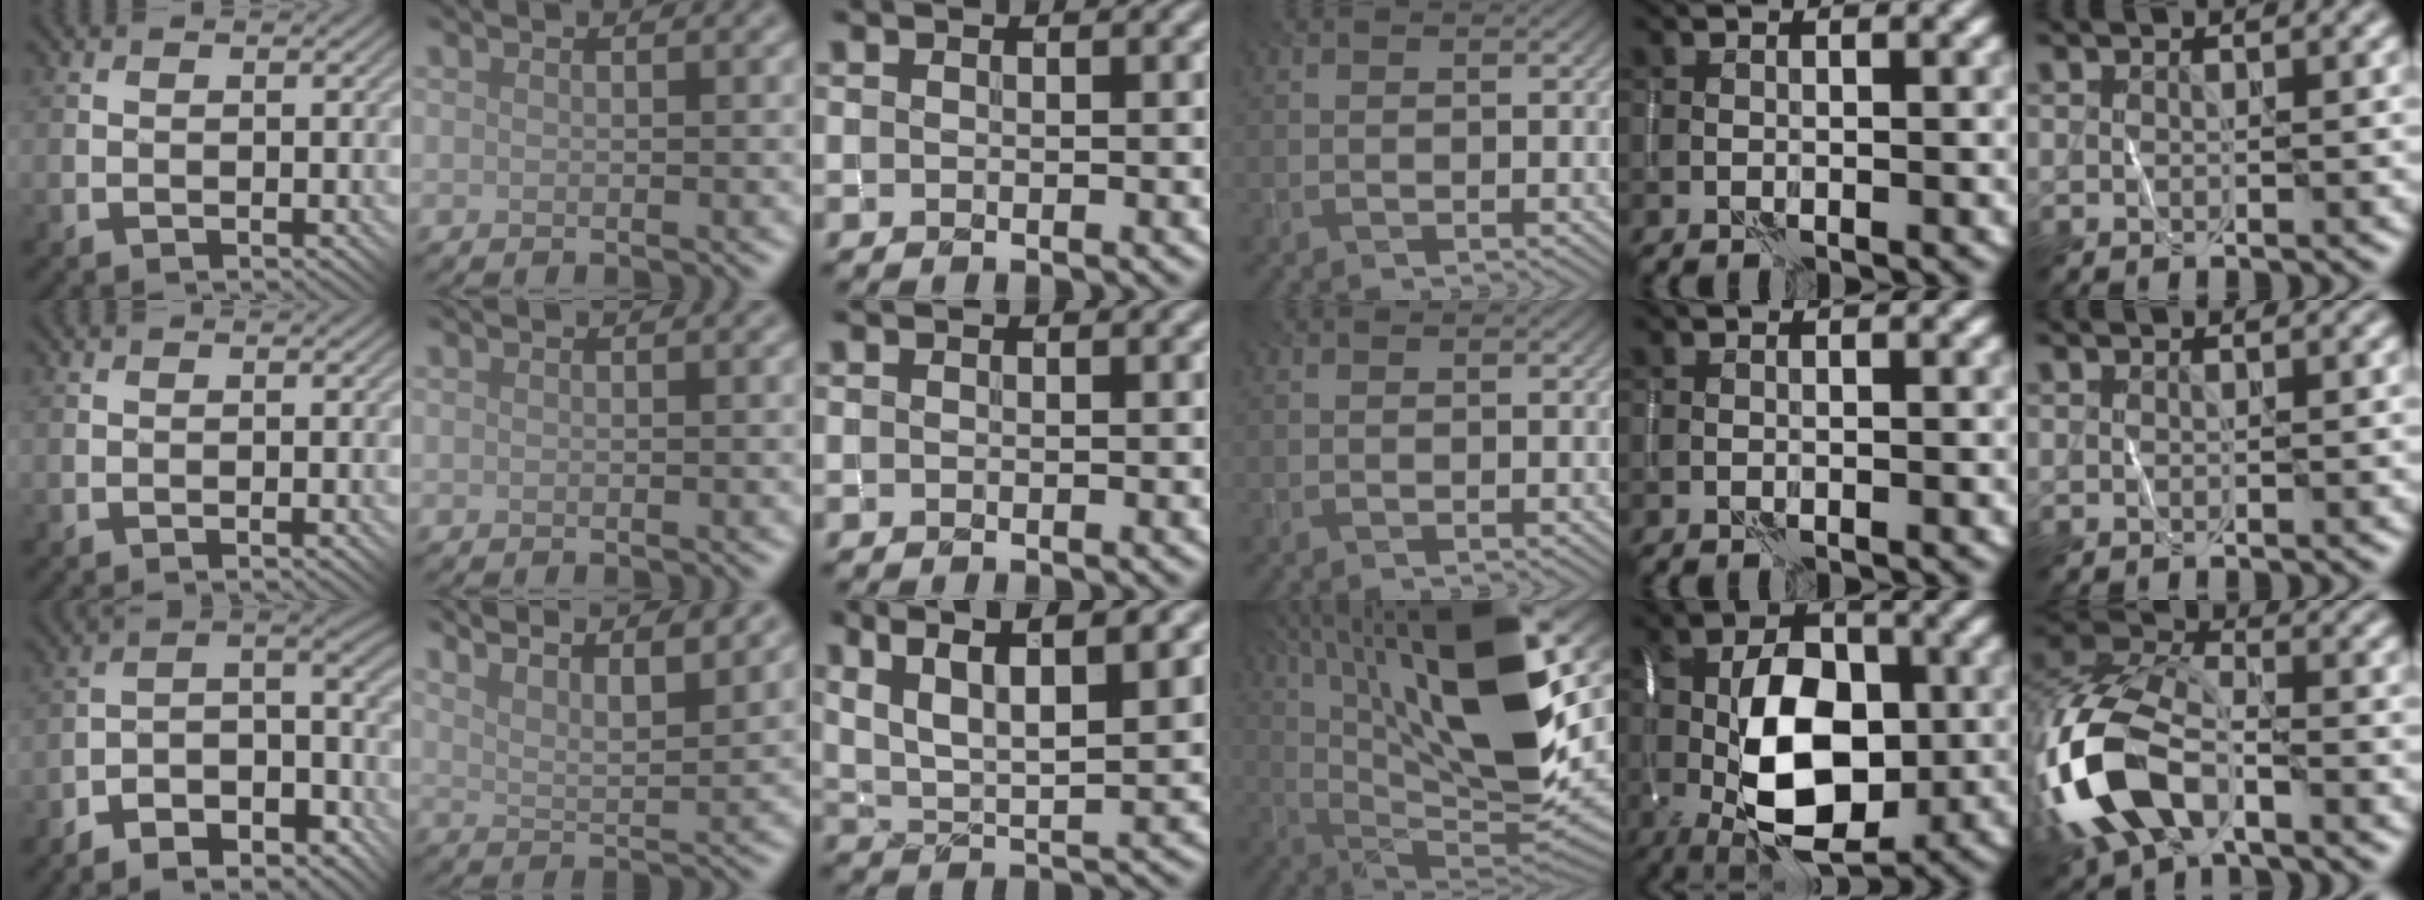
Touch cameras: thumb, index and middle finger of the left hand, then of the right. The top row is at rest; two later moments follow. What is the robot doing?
{"motion": "wrap", "object": "yarn"}